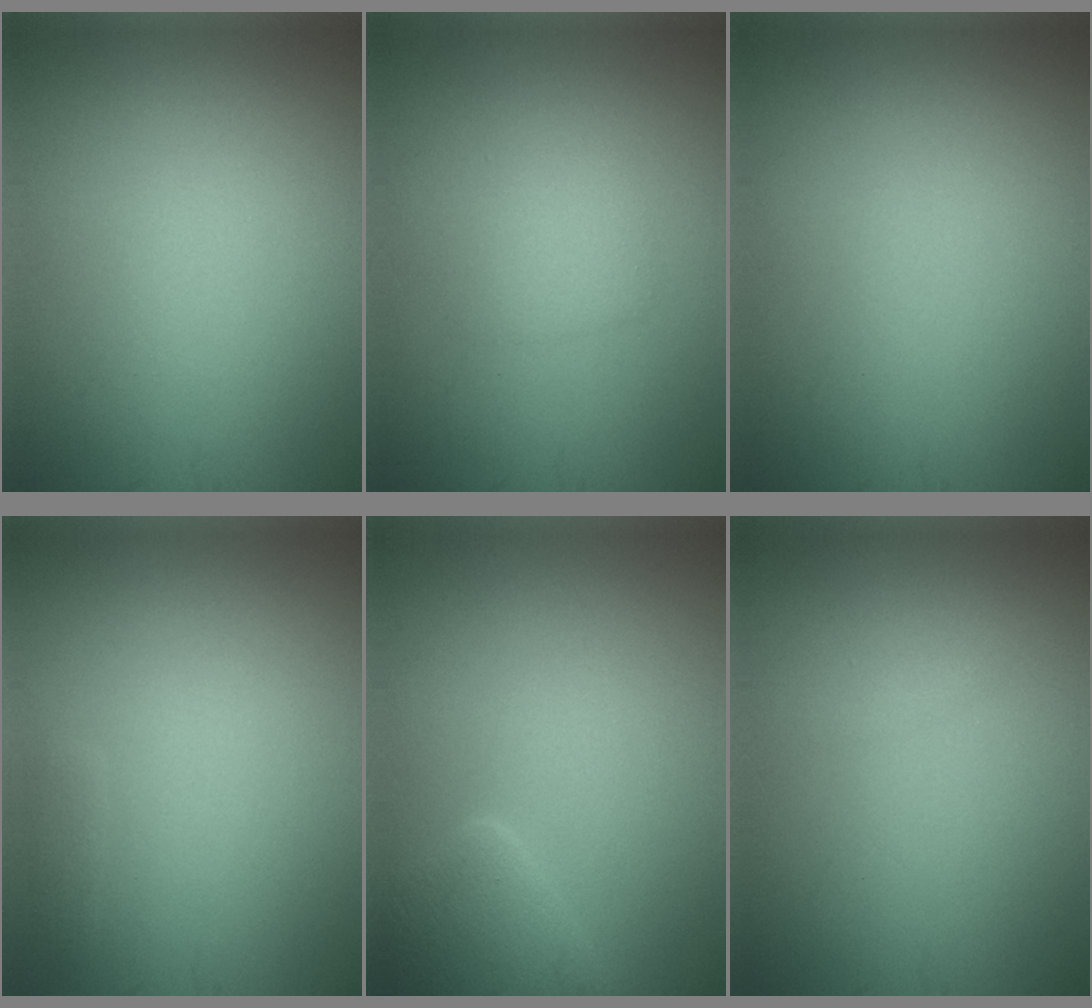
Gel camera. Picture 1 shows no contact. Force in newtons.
{"total": 1.8, "press": 1.8, "slide": 0.2}
{"total": 0.0}
{"total": 0.7, "press": 0.7, "slide": 0.0}
{"total": 4.6, "press": 4.6, "slide": 0.3}
{"total": 0.6, "press": 0.6, "slide": 0.0}